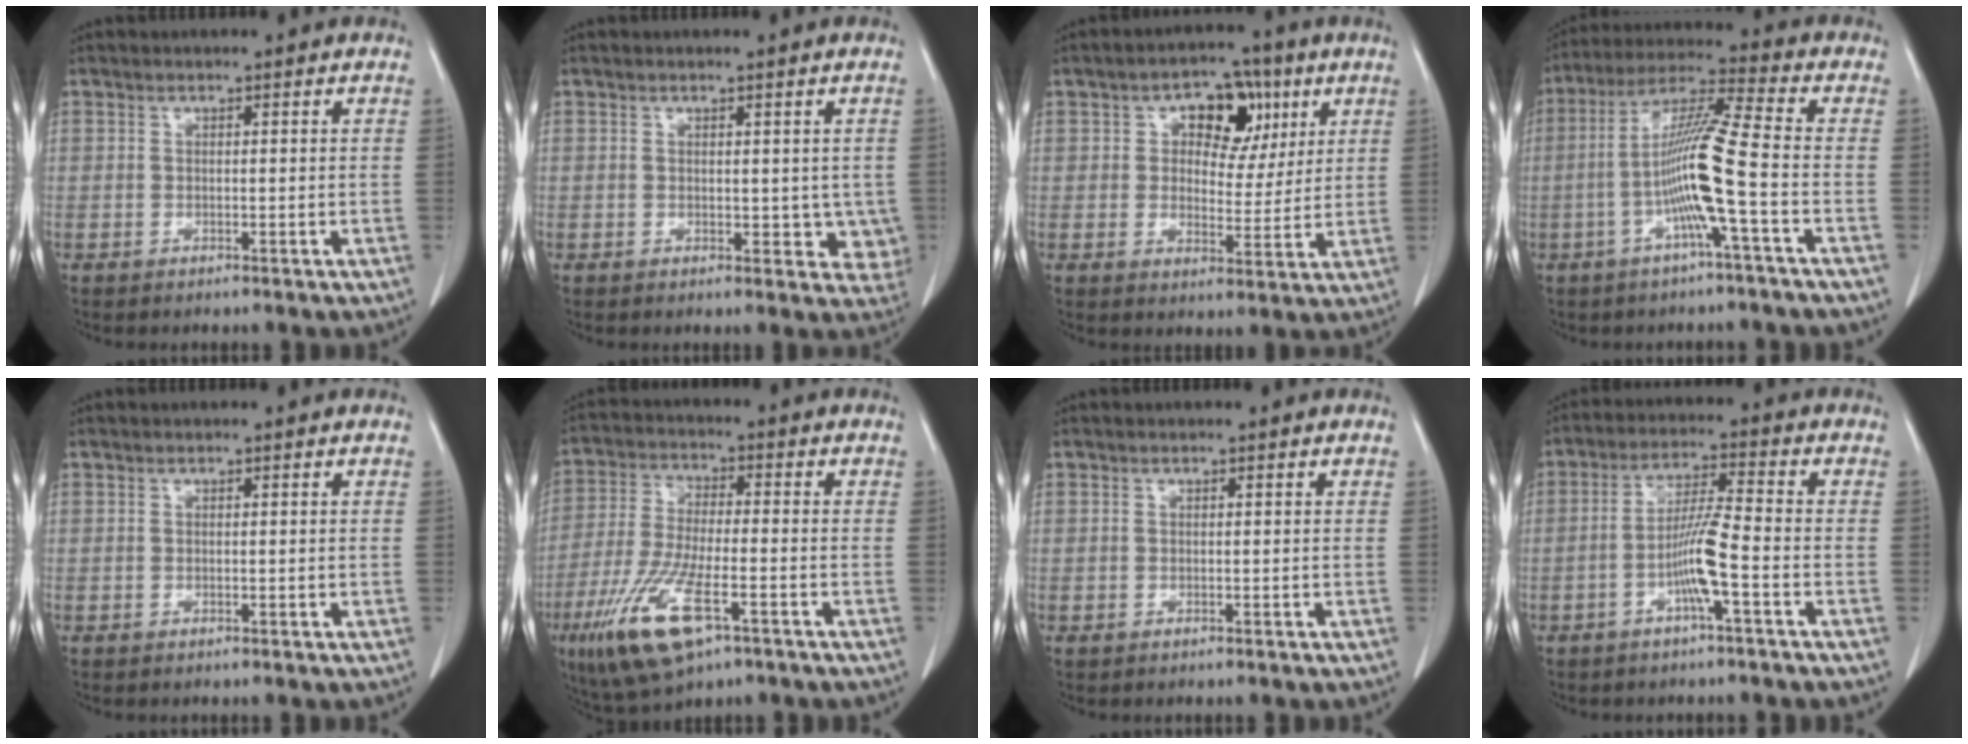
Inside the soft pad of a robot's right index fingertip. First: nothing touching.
{"total": 4.1, "force": [0.5, 2.8, 2.9], "torque": [-0.003, -0.005, 0.011]}
{"total": 8.6, "force": [3.4, 5.3, 5.8], "torque": [-0.073, 0.021, 0.052]}
{"total": 10.9, "force": [-2.7, -1.2, 10.5], "torque": [-0.200, 0.011, -0.057]}
{"total": 0.0}
{"total": 13.4, "force": [-6.8, 3.2, 11.0], "torque": [-0.232, -0.029, -0.119]}
{"total": 0.0}
{"total": 6.7, "force": [-2.4, -0.2, 6.2], "torque": [-0.122, 0.007, -0.043]}